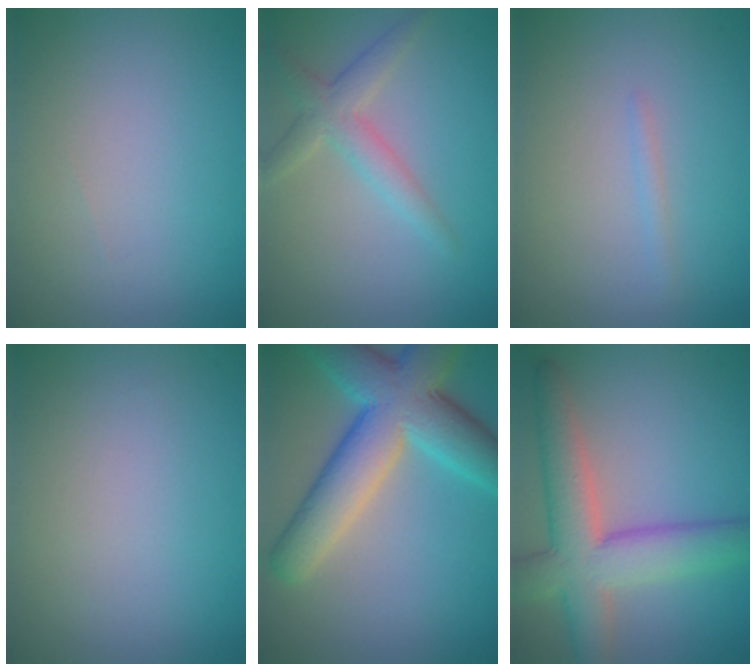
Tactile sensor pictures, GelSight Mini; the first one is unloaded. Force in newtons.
{"total": 2.8, "press": 2.8, "slide": 0.1}
{"total": 0.7, "press": 0.7, "slide": 0.1}
{"total": 0.0}
{"total": 9.5, "press": 9.5, "slide": 0.3}
{"total": 7.5, "press": 7.5, "slide": 0.6}